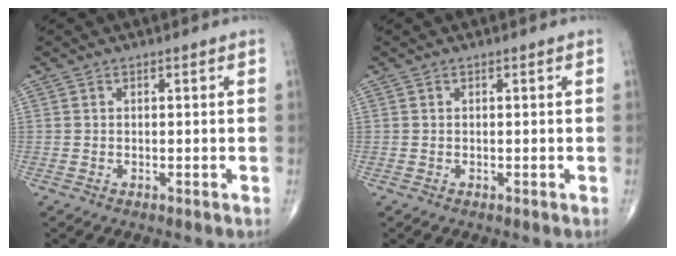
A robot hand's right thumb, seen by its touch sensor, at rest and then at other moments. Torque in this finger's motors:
{"motor_torque": [-0.01, 0.02, -0.01, 0.01, 0.00]}